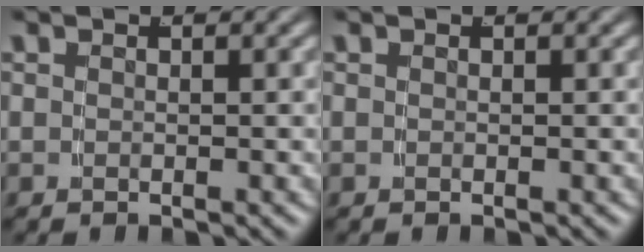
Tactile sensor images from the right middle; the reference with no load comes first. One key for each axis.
{"total": 0.0}